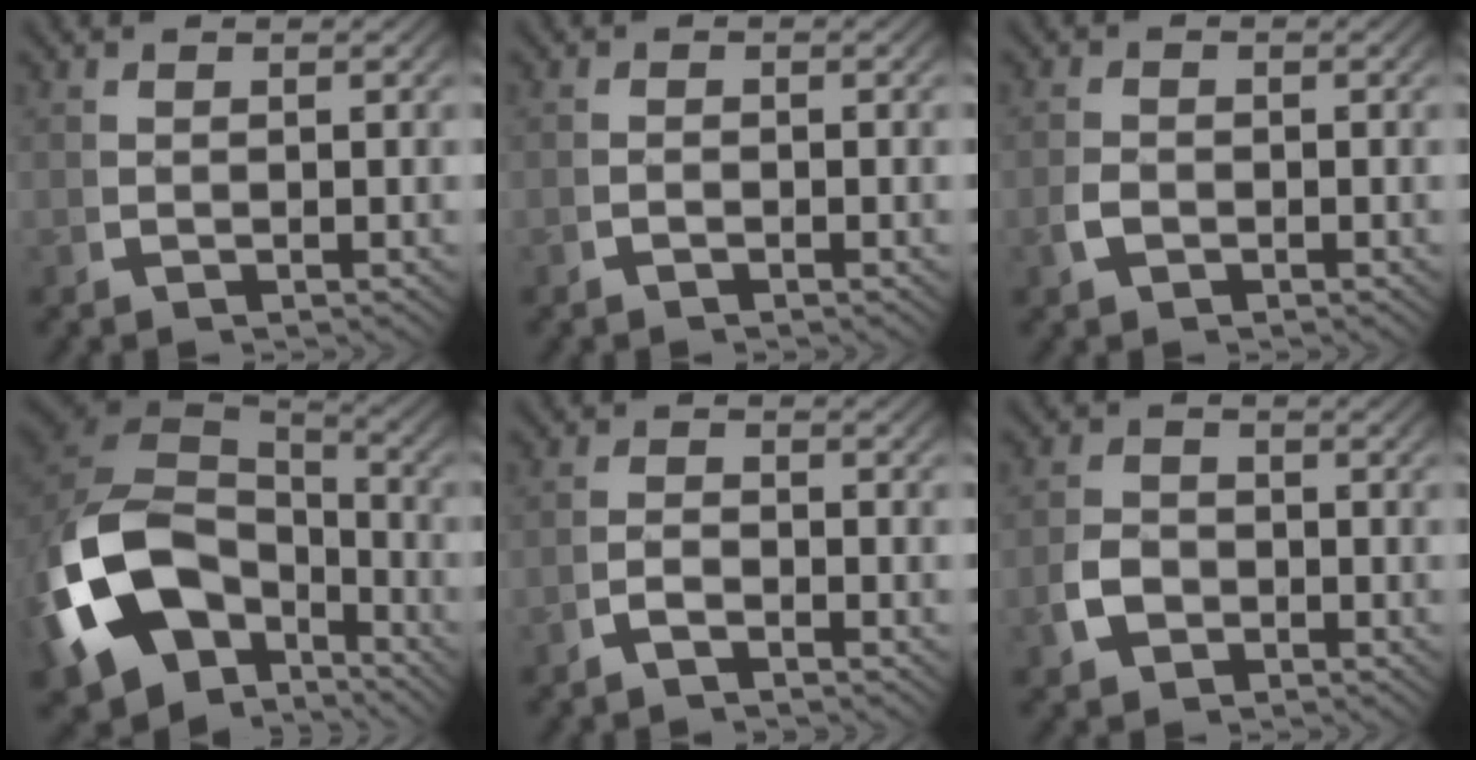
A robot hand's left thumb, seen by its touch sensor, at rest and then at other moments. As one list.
[{"total": 0.6, "force": [-0.6, 0.1, 0.1], "torque": [-0.001, -0.001, -0.012]}, {"total": 1.3, "force": [-0.6, 0.9, 0.7], "torque": [-0.025, -0.006, -0.011]}, {"total": 15.9, "force": [-2.4, 10.9, 11.3], "torque": [-0.284, -0.054, -0.014]}, {"total": 1.5, "force": [-1.3, 0.5, 0.6], "torque": [-0.009, -0.002, -0.028]}, {"total": 2.9, "force": [-1.2, 2.2, 1.3], "torque": [-0.034, -0.009, -0.019]}]